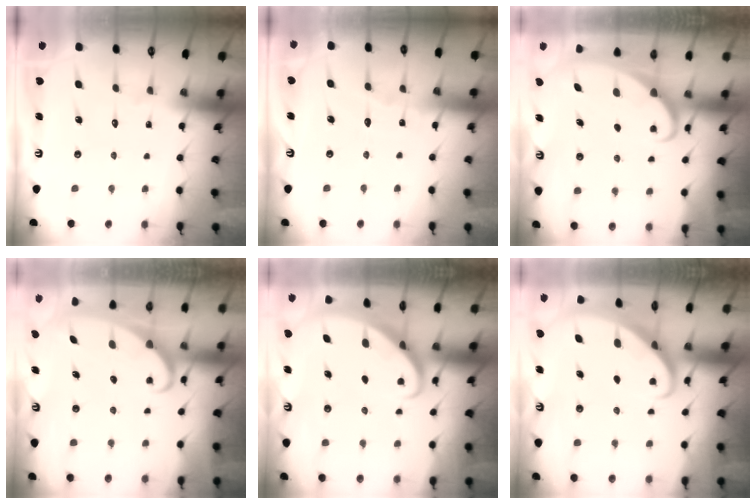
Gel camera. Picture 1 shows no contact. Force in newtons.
{"total": 3.5, "press": 3.4, "slide": 0.4}
{"total": 2.2, "press": 2.2, "slide": 0.3}
{"total": 2.3, "press": 2.3, "slide": 0.3}
{"total": 2.7, "press": 2.7, "slide": 0.3}
{"total": 2.6, "press": 2.5, "slide": 0.3}